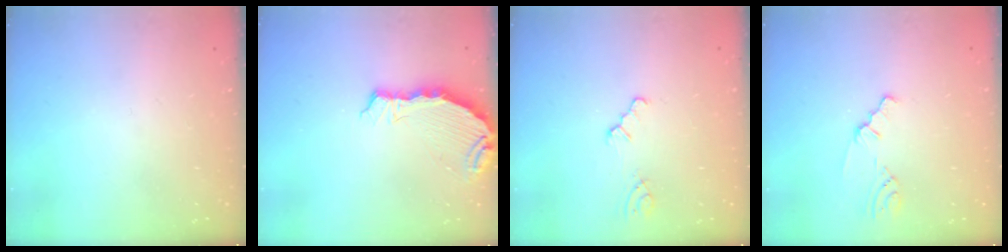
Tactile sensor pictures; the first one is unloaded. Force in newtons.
{"total": 8.2, "press": 6.8, "slide": 4.5}
{"total": 1.2, "press": 1.1, "slide": 0.2}
{"total": 0.8, "press": 0.8, "slide": 0.1}